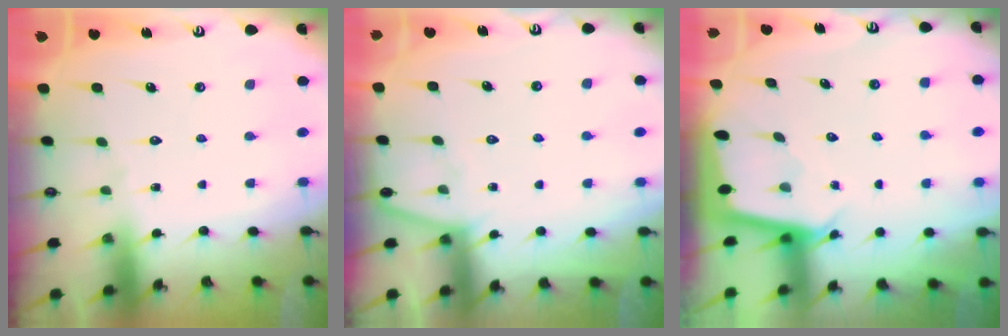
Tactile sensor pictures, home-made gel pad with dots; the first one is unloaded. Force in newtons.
{"total": 3.1, "press": 3.1, "slide": 0.4}
{"total": 1.8, "press": 1.8, "slide": 0.1}